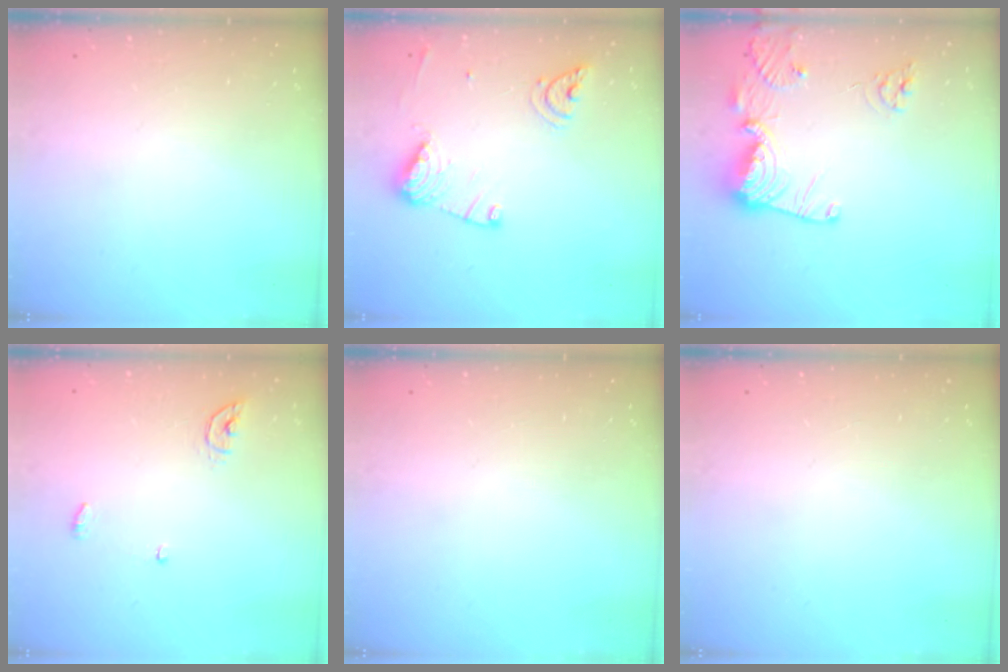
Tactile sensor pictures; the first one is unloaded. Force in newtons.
{"total": 12.6, "press": 12.5, "slide": 1.2}
{"total": 13.5, "press": 13.4, "slide": 1.4}
{"total": 4.5, "press": 4.5, "slide": 0.3}
{"total": 0.0}
{"total": 0.0}